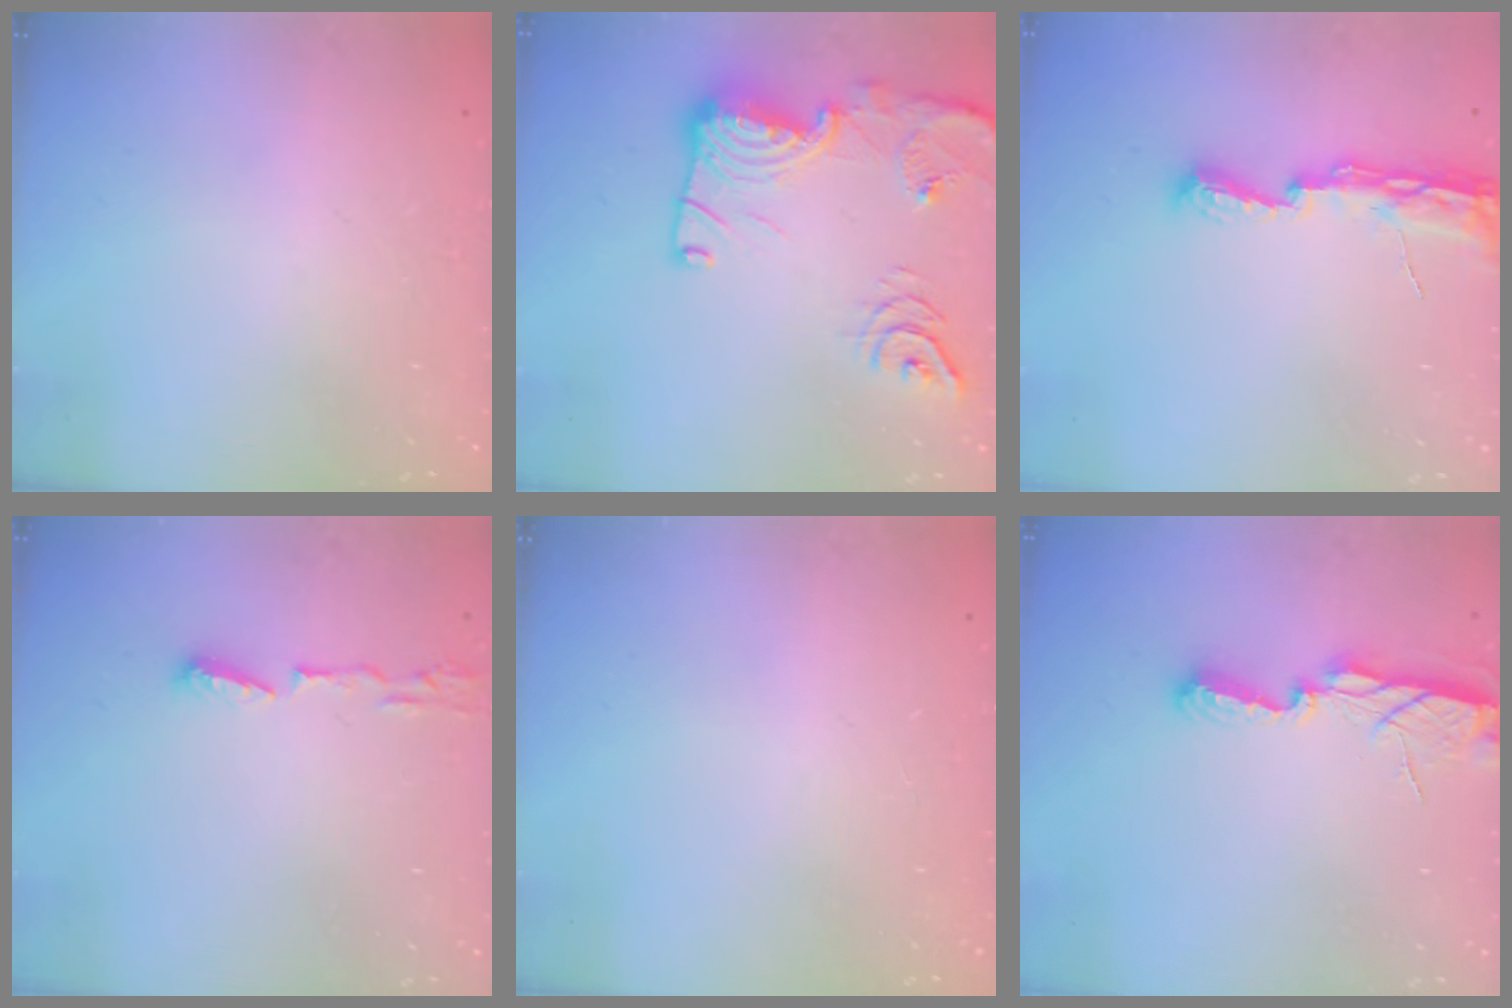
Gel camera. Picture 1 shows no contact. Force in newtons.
{"total": 18.6, "press": 18.6, "slide": 1.1}
{"total": 8.0, "press": 8.0, "slide": 0.7}
{"total": 6.0, "press": 5.8, "slide": 1.2}
{"total": 0.0}
{"total": 7.3, "press": 7.3, "slide": 0.5}